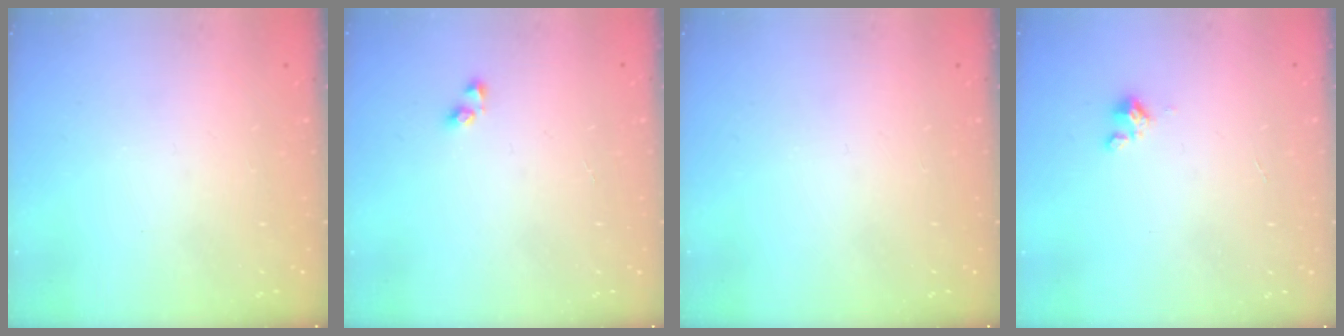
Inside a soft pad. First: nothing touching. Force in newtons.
{"total": 2.9, "press": 2.9, "slide": 0.3}
{"total": 0.0}
{"total": 0.9, "press": 0.9, "slide": 0.2}